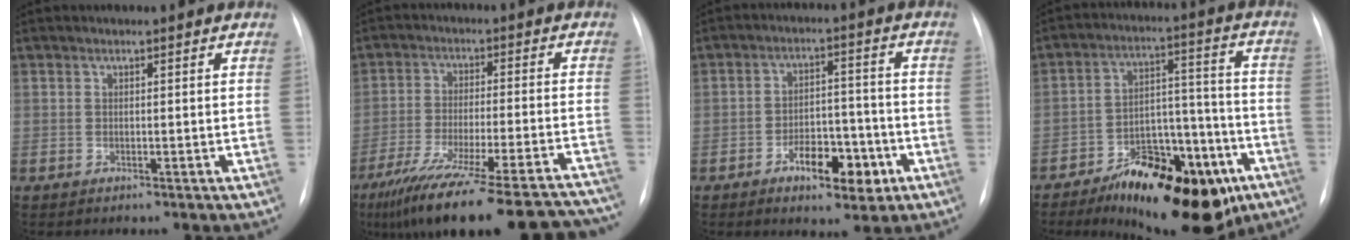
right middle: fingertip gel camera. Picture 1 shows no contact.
{"total": 28.5, "force": [-24.7, 2.8, 13.8], "torque": [-0.175, -0.038, -0.342]}
{"total": 8.3, "force": [-4.0, 3.8, 6.2], "torque": [-0.098, 0.018, -0.057]}
{"total": 20.3, "force": [-12.1, 8.0, 14.1], "torque": [-0.172, 0.034, -0.176]}